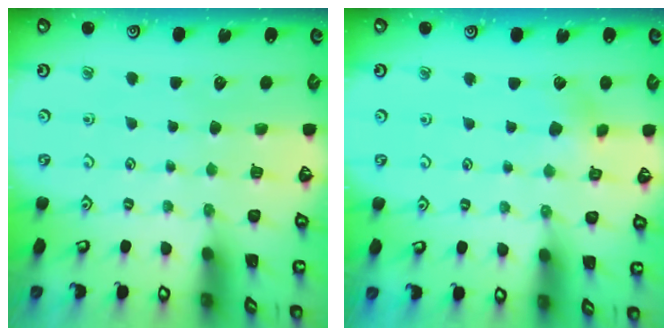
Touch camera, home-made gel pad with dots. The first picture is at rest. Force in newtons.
{"total": 3.1, "press": 3.1, "slide": 0.5}